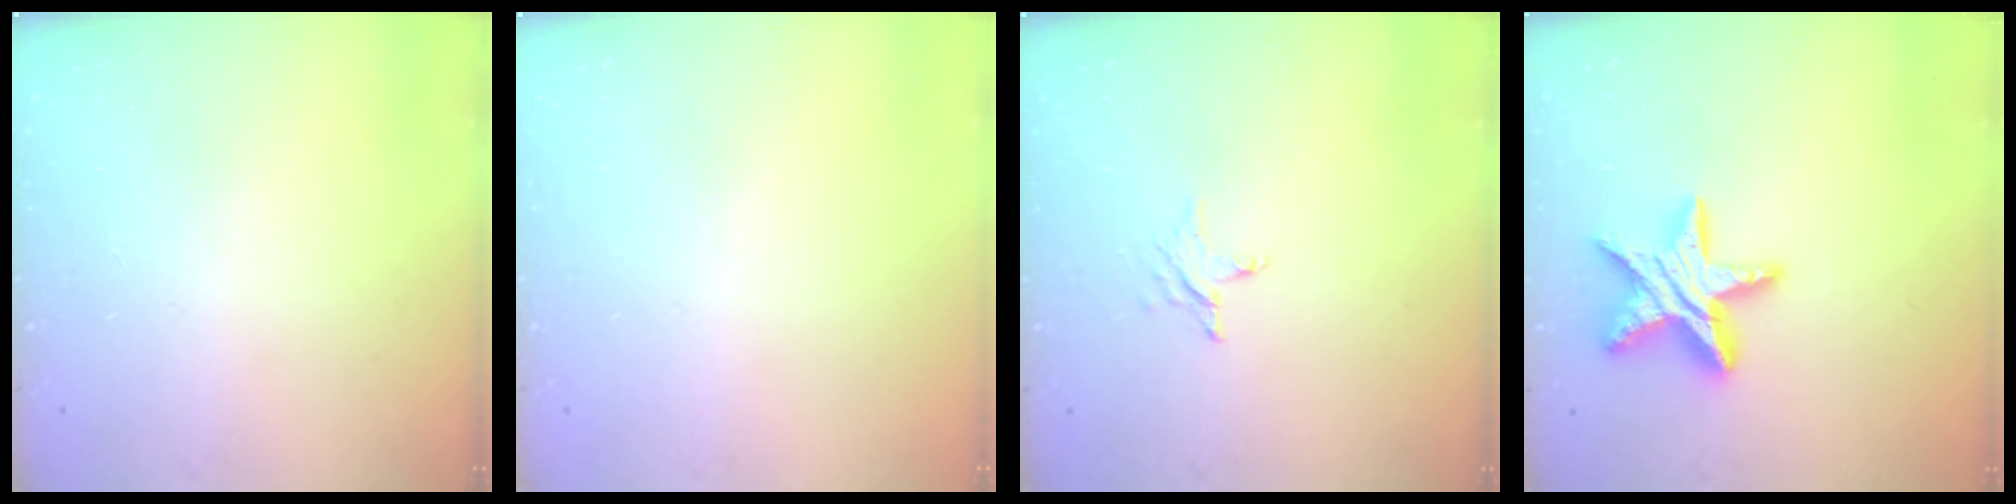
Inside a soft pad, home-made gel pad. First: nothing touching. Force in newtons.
{"total": 0.0}
{"total": 2.9, "press": 2.9, "slide": 0.2}
{"total": 15.6, "press": 15.6, "slide": 1.0}